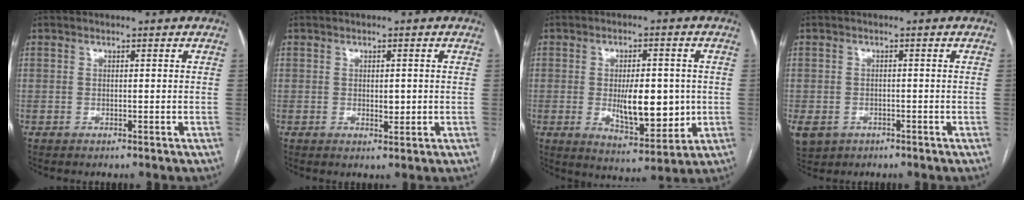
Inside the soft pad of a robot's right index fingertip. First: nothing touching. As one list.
[{"total": 2.0, "force": [-0.1, 1.0, 1.7], "torque": [-0.026, -0.002, 0.002]}, {"total": 10.5, "force": [-0.6, 4.1, 9.7], "torque": [-0.155, -0.011, 0.001]}, {"total": 10.7, "force": [-4.8, 8.7, 4.0], "torque": [-0.126, -0.007, -0.062]}]